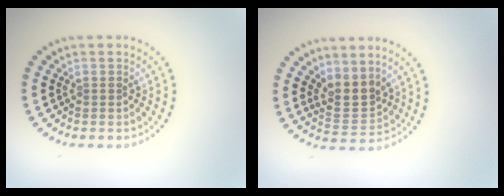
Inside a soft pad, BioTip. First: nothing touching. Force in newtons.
{"total": 2.9, "press": 2.5, "slide": 1.5}